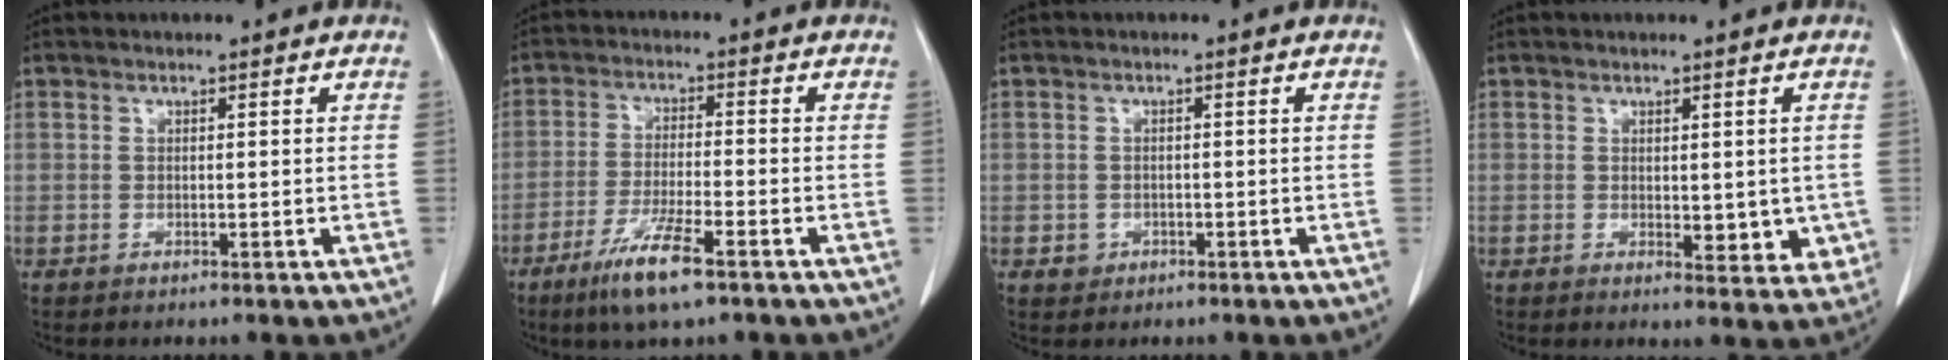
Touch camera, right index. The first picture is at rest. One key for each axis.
{"total": 8.2, "fx": -5.1, "fy": 0.7, "fz": 6.3, "tx": -0.127, "ty": -0.017, "tz": -0.090}
{"total": 1.5, "fx": -0.5, "fy": 1.4, "fz": 0.2, "tx": -0.001, "ty": 0.007, "tz": -0.003}
{"total": 5.1, "fx": -0.4, "fy": 2.7, "fz": 4.3, "tx": -0.031, "ty": -0.009, "tz": 0.002}